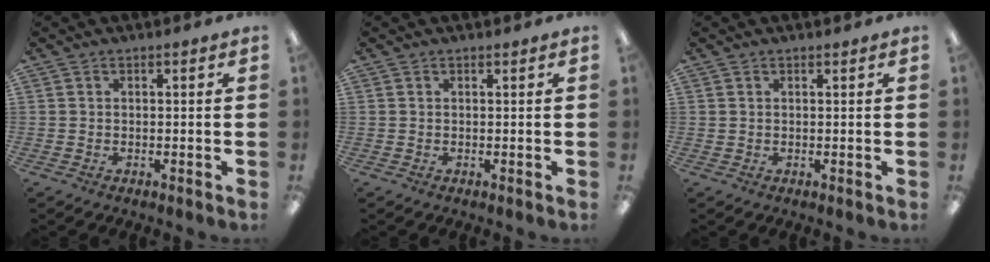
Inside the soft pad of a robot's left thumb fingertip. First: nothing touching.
{"total": 0.0}
{"total": 0.6, "force": [0.5, 0.2, 0.0], "torque": [0.000, 0.001, 0.009]}